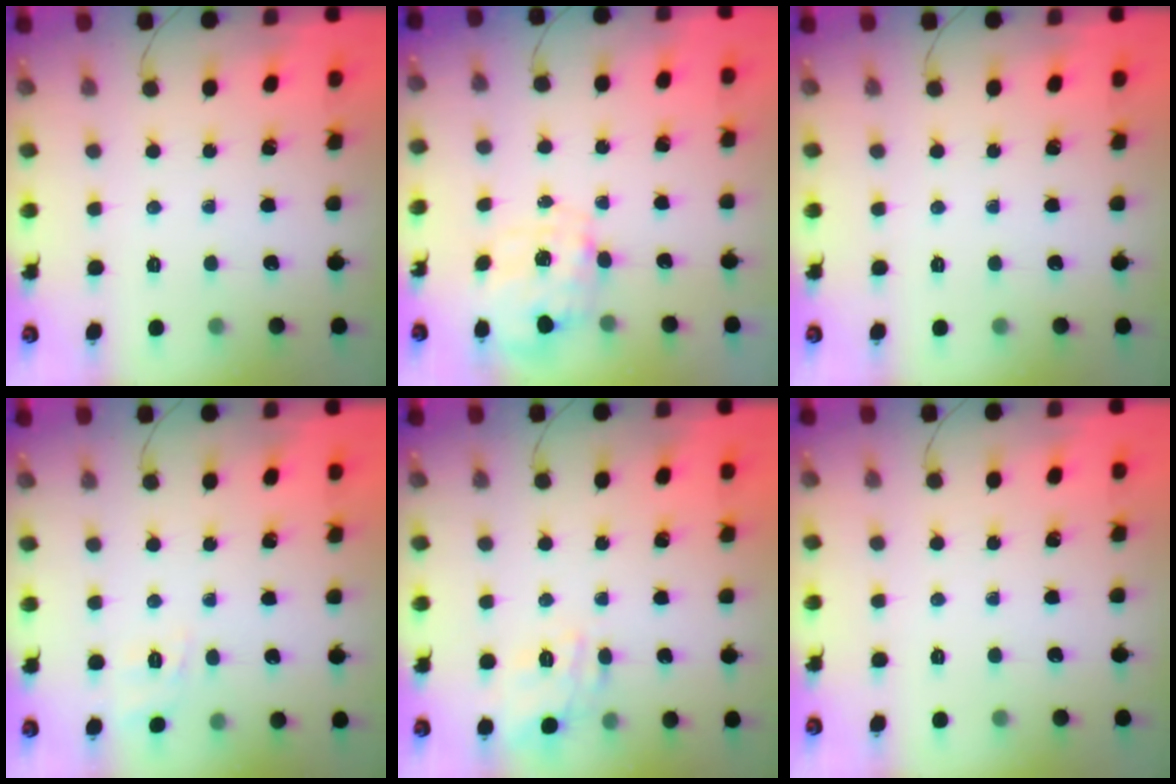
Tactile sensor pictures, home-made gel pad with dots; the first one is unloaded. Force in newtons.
{"total": 2.7, "press": 2.6, "slide": 0.8}
{"total": 0.0}
{"total": 2.0, "press": 0.4, "slide": 1.9}
{"total": 11.9, "press": 11.9, "slide": 1.0}
{"total": 0.0}